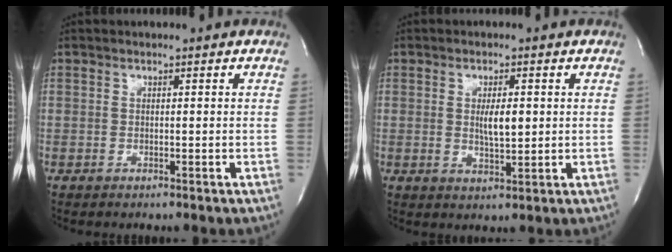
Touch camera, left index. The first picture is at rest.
{"total": 3.9, "force": [0.6, 1.1, 3.7], "torque": [-0.066, -0.004, 0.012]}